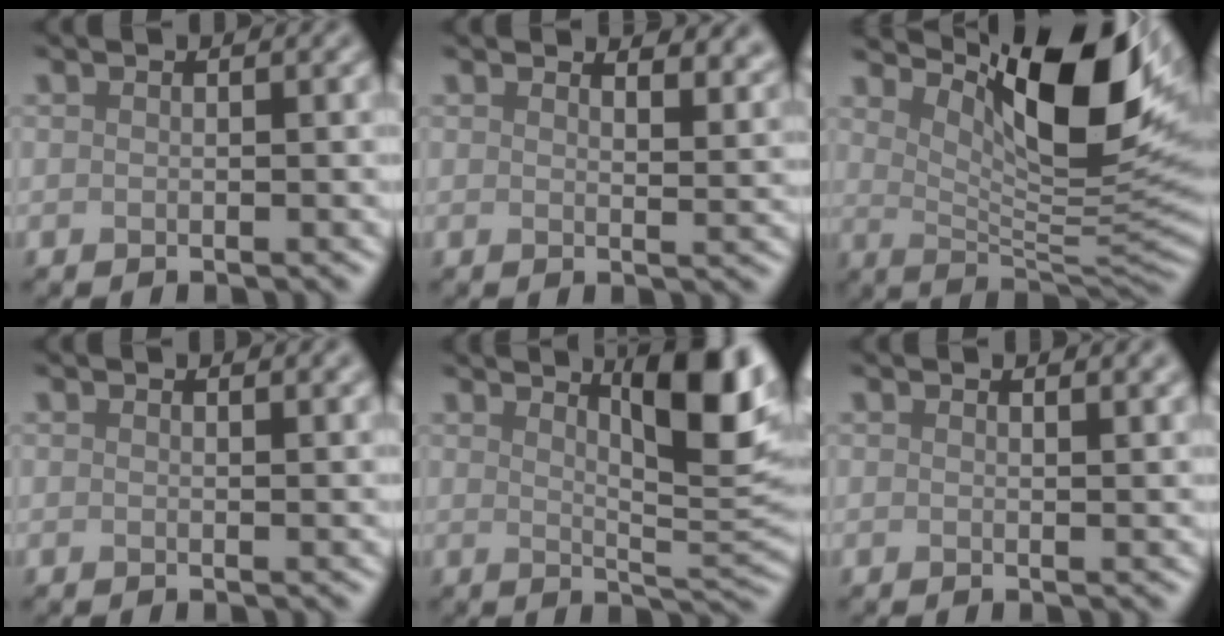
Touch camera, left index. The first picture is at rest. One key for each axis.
{"total": 4.5, "fx": 3.7, "fy": 1.5, "fz": 2.1, "tx": -0.017, "ty": 0.008, "tz": 0.036}
{"total": 11.7, "fx": 5.3, "fy": 3.0, "fz": 10.0, "tx": -0.160, "ty": -0.004, "tz": 0.100}
{"total": 1.5, "fx": 1.2, "fy": 0.5, "fz": 0.8, "tx": -0.004, "ty": 0.004, "tz": 0.007}
{"total": 9.4, "fx": 4.4, "fy": 2.1, "fz": 8.1, "tx": -0.108, "ty": 0.010, "tz": 0.071}
{"total": 2.2, "fx": 1.7, "fy": 0.8, "fz": 1.2, "tx": -0.005, "ty": 0.010, "tz": 0.010}